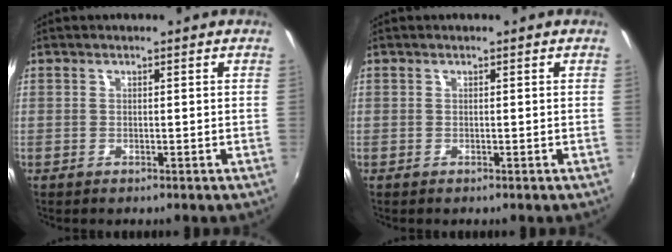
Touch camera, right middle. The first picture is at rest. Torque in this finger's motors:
{"motor_torque": [-0.05, 0.12, -0.01, 0.00]}